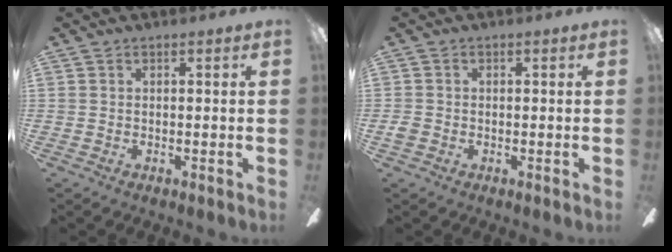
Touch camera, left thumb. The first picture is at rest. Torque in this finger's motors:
{"motor_torque": [-0.09, -0.03, 0.45, -0.19, 0.00]}